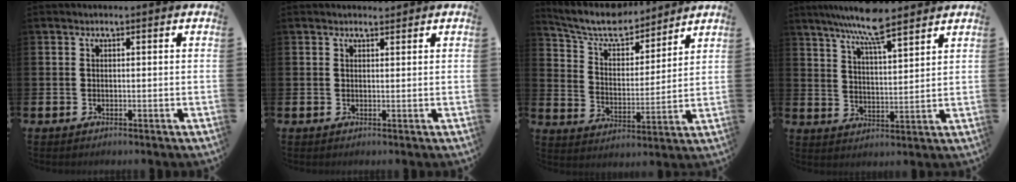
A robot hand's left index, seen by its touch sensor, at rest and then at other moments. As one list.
[{"total": 1.2, "force": [1.1, 0.3, 0.1], "torque": [0.006, -0.001, 0.019]}, {"total": 8.6, "force": [7.9, 2.3, 2.4], "torque": [-0.084, -0.052, 0.139]}, {"total": 8.2, "force": [7.4, 0.8, 3.4], "torque": [-0.085, -0.033, 0.132]}]